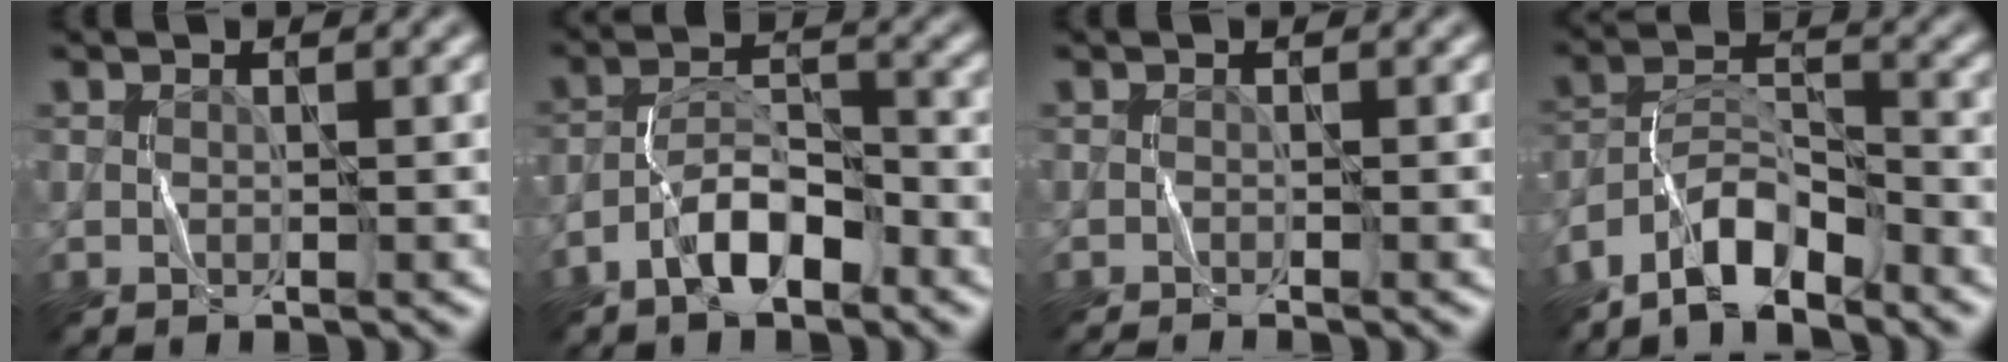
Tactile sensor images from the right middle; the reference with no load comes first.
{"total": 4.9, "force": [-3.1, 1.9, 3.3], "torque": [-0.053, 0.011, -0.060]}
{"total": 1.3, "force": [-1.2, 0.0, 0.5], "torque": [-0.007, -0.003, -0.023]}
{"total": 5.6, "force": [-4.5, 1.7, 2.9], "torque": [-0.047, 0.007, -0.088]}